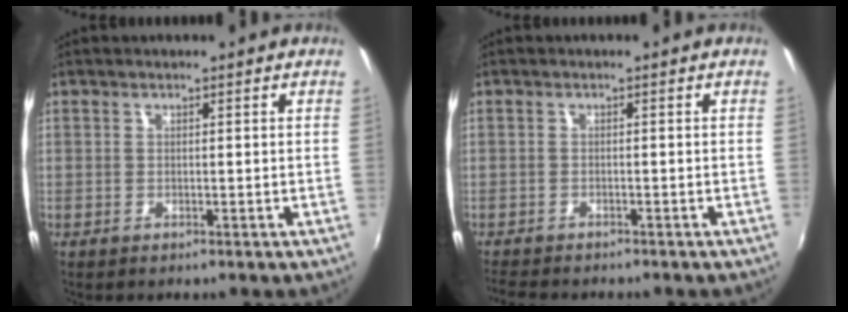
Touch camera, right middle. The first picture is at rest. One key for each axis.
{"total": 4.7, "fx": -4.4, "fy": 0.8, "fz": 1.5, "tx": -0.045, "ty": -0.019, "tz": -0.076}